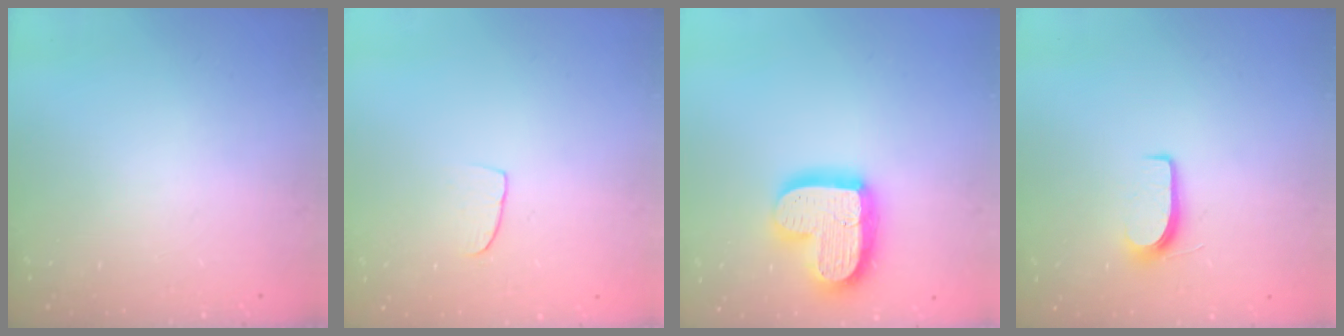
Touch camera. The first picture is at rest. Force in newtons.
{"total": 5.9, "press": 5.9, "slide": 0.4}
{"total": 17.7, "press": 17.7, "slide": 1.5}
{"total": 6.1, "press": 6.1, "slide": 0.6}